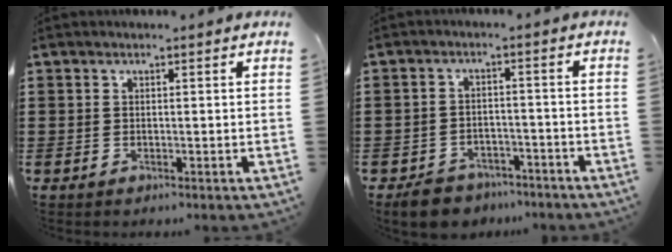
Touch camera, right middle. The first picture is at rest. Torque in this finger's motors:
{"motor_torque": [0.18, -0.13, 0.13, 0.02]}